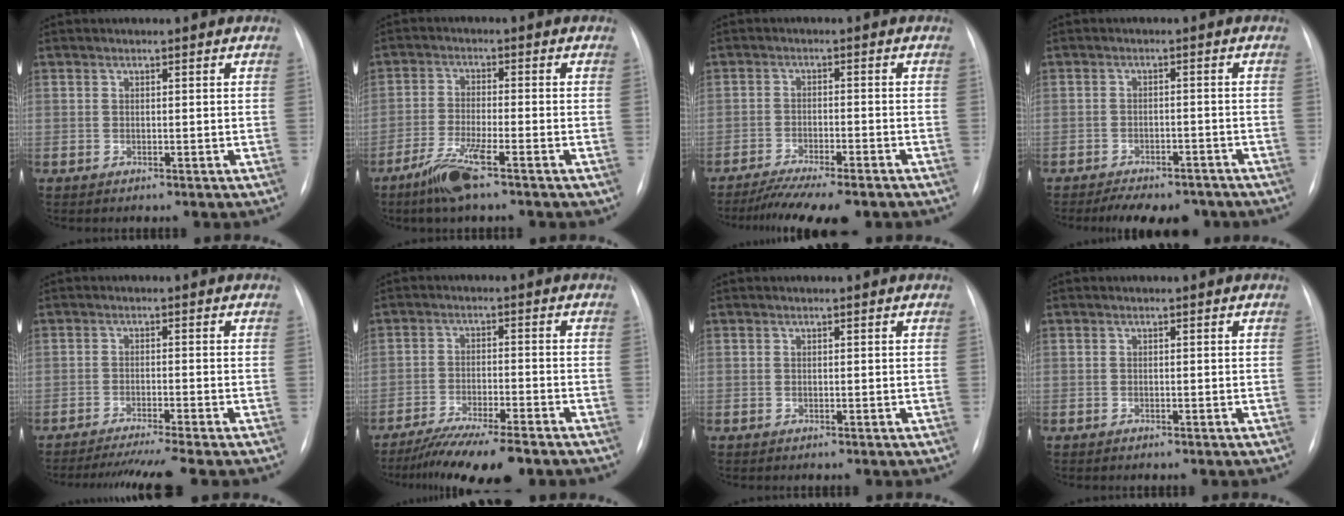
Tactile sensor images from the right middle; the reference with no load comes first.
{"total": 6.4, "force": [-4.3, 0.5, 4.7], "torque": [-0.106, -0.013, -0.083]}
{"total": 10.2, "force": [-8.4, 1.3, 5.5], "torque": [-0.081, -0.016, -0.128]}
{"total": 10.2, "force": [-8.6, 4.0, 3.7], "torque": [-0.049, 0.008, -0.110]}
{"total": 8.4, "force": [-7.2, -1.7, 3.8], "torque": [-0.043, -0.022, -0.112]}
{"total": 11.4, "force": [-9.2, 1.0, 6.7], "torque": [-0.102, -0.025, -0.147]}
{"total": 0.0}
{"total": 0.0}